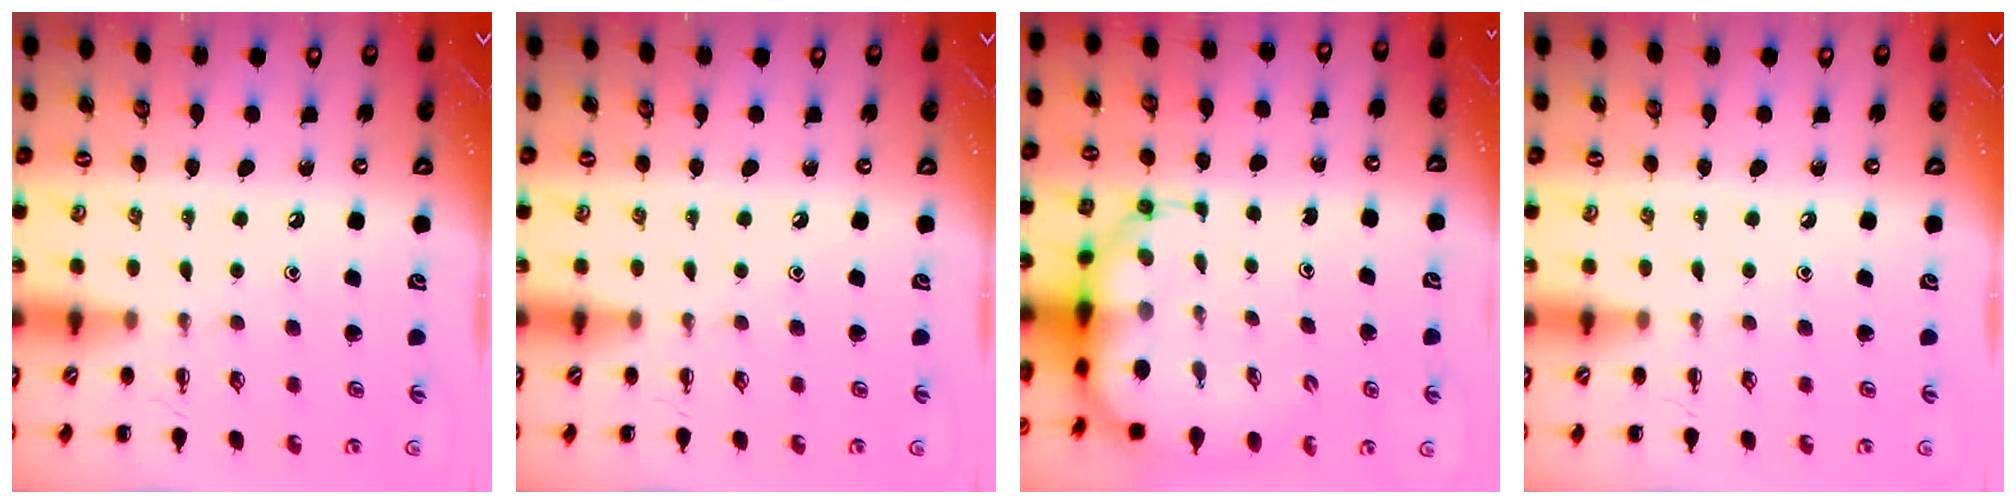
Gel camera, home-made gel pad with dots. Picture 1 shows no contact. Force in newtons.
{"total": 0.0}
{"total": 9.5, "press": 9.2, "slide": 2.5}
{"total": 0.0}